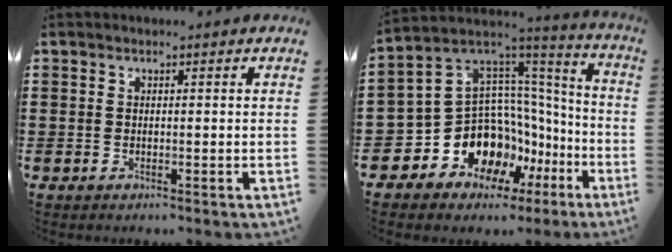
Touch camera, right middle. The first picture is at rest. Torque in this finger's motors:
{"motor_torque": [2.14, 0.00, 1.05, 0.21]}